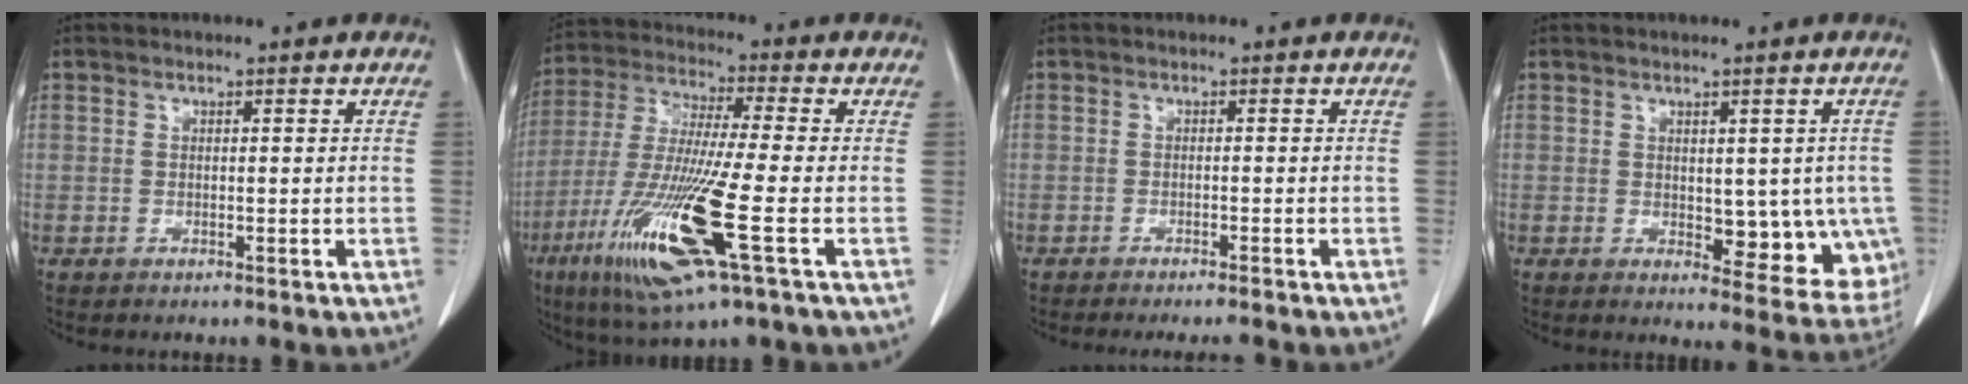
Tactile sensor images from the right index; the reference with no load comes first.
{"total": 16.5, "force": [-6.2, 0.5, 15.3], "torque": [-0.326, -0.036, -0.120]}
{"total": 3.9, "force": [-3.6, -0.2, 1.4], "torque": [-0.010, -0.008, -0.049]}
{"total": 8.9, "force": [-1.0, 4.9, 7.4], "torque": [-0.059, -0.004, 0.000]}